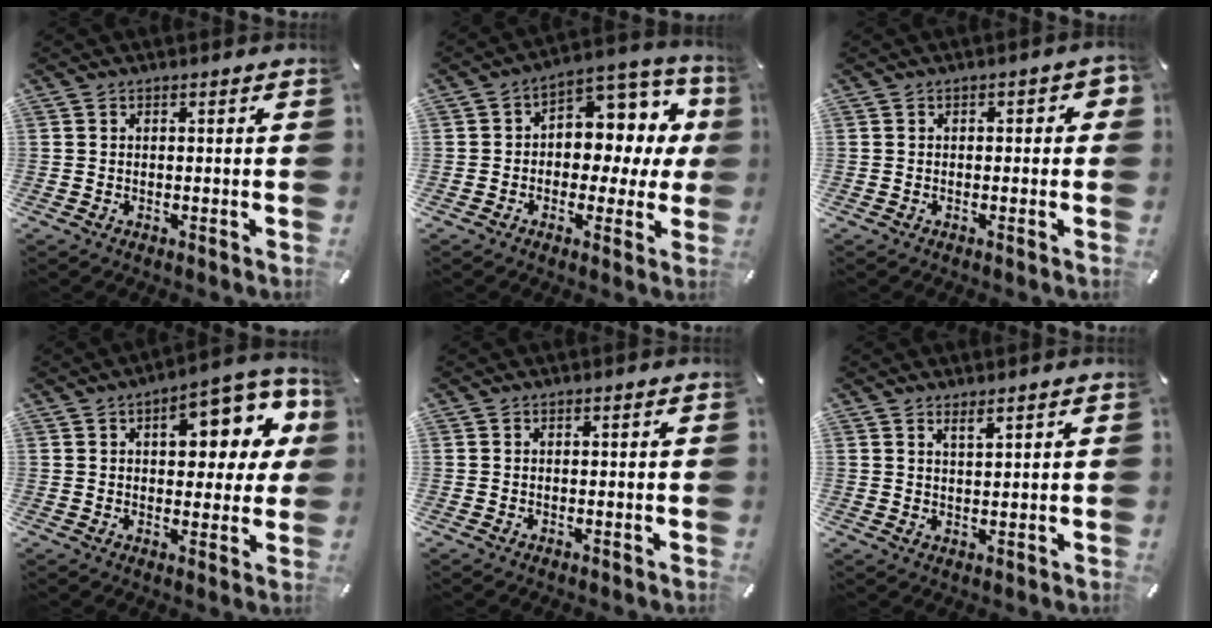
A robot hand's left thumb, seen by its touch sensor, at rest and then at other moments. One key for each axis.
{"total": 9.1, "fx": 1.4, "fy": 7.1, "fz": 5.6, "tx": -0.069, "ty": -0.021, "tz": 0.026}
{"total": 1.7, "fx": -0.5, "fy": 1.1, "fz": 1.2, "tx": -0.013, "ty": 0.002, "tz": -0.011}
{"total": 15.0, "fx": 4.9, "fy": 7.6, "fz": 12.0, "tx": -0.140, "ty": -0.019, "tz": 0.076}
{"total": 0.0}
{"total": 2.5, "fx": 2.1, "fy": 0.5, "fz": 1.3, "tx": -0.027, "ty": -0.009, "tz": 0.039}